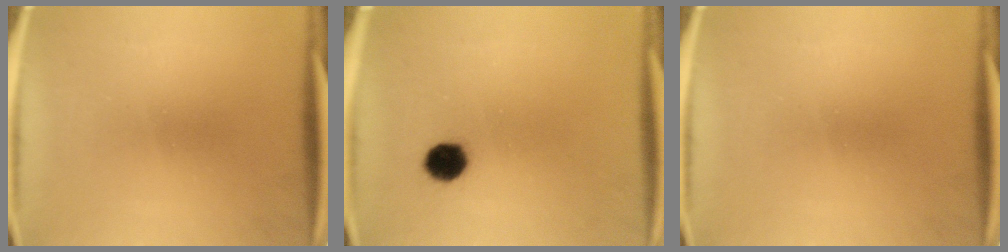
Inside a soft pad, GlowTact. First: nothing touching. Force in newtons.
{"total": 5.3}
{"total": 0.0}